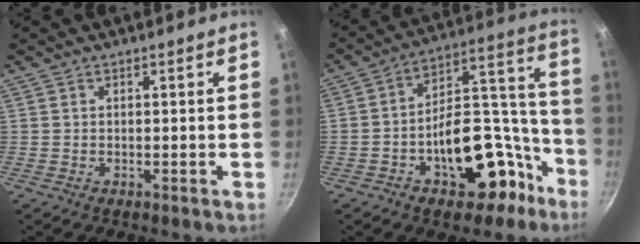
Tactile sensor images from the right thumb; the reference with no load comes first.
{"total": 21.2, "force": [-9.8, 12.3, 14.2], "torque": [-0.141, 0.105, -0.136]}